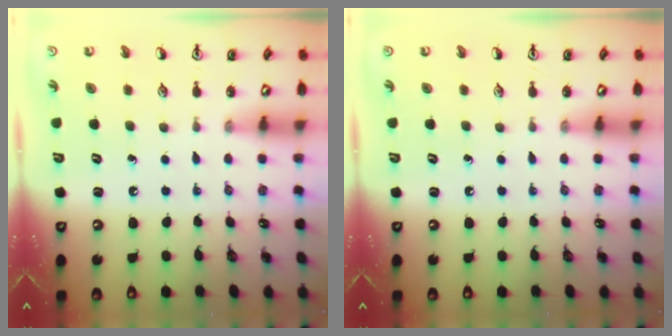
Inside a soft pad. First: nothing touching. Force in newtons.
{"total": 0.0}